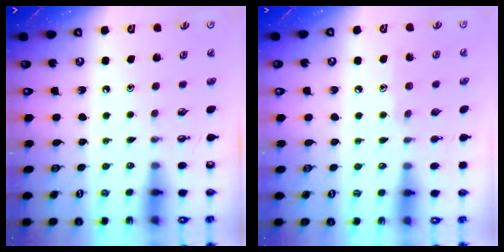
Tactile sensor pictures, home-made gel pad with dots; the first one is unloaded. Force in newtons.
{"total": 6.9, "press": 6.9, "slide": 0.7}